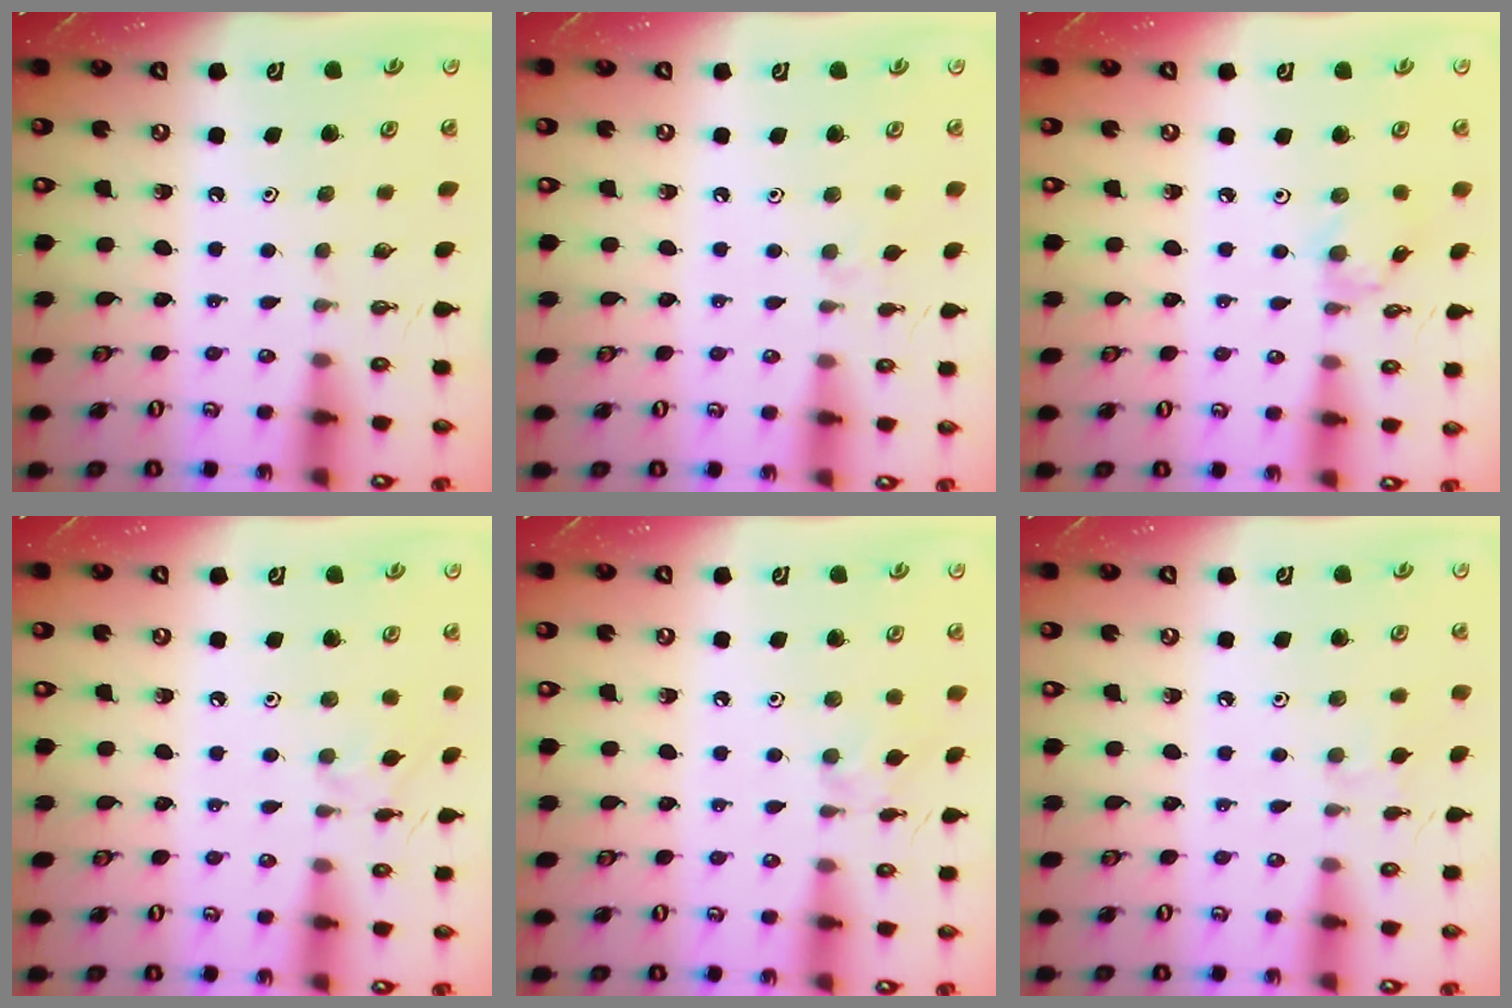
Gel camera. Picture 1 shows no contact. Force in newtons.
{"total": 3.2, "press": 3.2, "slide": 0.5}
{"total": 1.4, "press": 1.3, "slide": 0.2}
{"total": 1.8, "press": 1.8, "slide": 0.4}
{"total": 3.1, "press": 3.1, "slide": 0.5}
{"total": 3.4, "press": 3.3, "slide": 0.7}